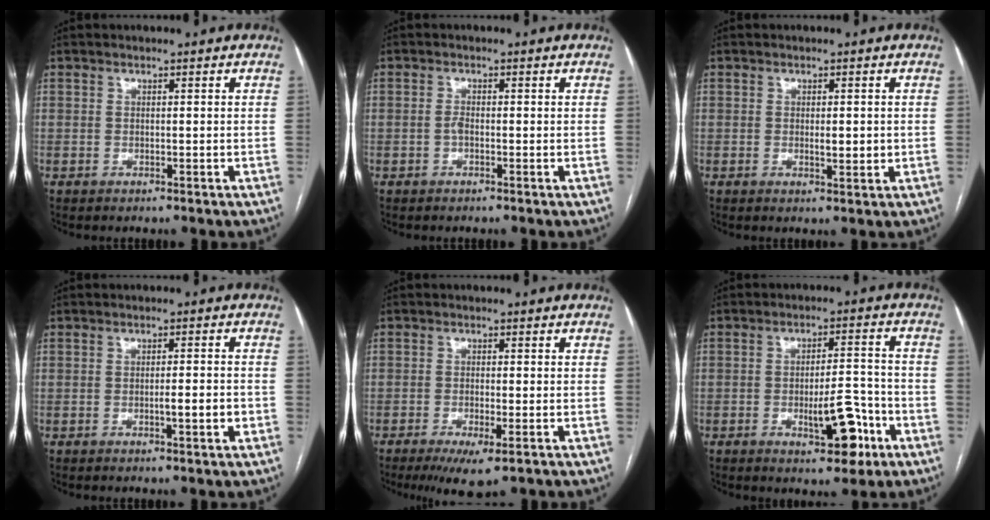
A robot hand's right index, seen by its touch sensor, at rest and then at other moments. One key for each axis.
{"total": 1.0, "fx": -0.4, "fy": 0.3, "fz": 0.9, "tx": -0.018, "ty": 0.002, "tz": -0.009}
{"total": 2.5, "fx": -0.1, "fy": 0.8, "fz": 2.3, "tx": -0.036, "ty": -0.003, "tz": 0.001}
{"total": 3.3, "fx": -0.9, "fy": 0.3, "fz": 3.1, "tx": -0.049, "ty": -0.001, "tz": -0.013}
{"total": 5.4, "fx": -2.9, "fy": 0.9, "fz": 4.5, "tx": -0.078, "ty": -0.014, "tz": -0.046}
{"total": 8.4, "fx": -3.7, "fy": 2.7, "fz": 7.1, "tx": -0.102, "ty": 0.009, "tz": -0.049}